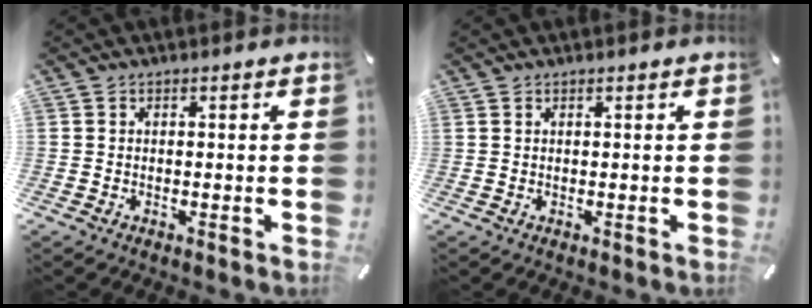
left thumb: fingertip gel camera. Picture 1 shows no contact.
{"total": 0.6, "force": [0.3, -0.1, 0.4], "torque": [-0.006, -0.001, 0.006]}